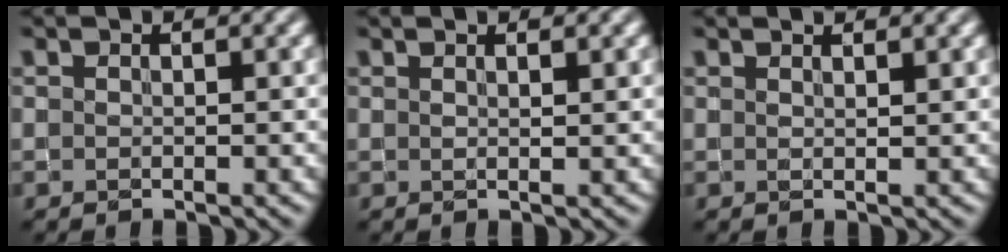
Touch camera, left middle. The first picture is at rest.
{"total": 1.5, "force": [0.9, 0.4, 1.1], "torque": [-0.011, -0.001, 0.008]}
{"total": 1.5, "force": [1.2, 0.4, 0.8], "torque": [-0.007, -0.003, 0.011]}